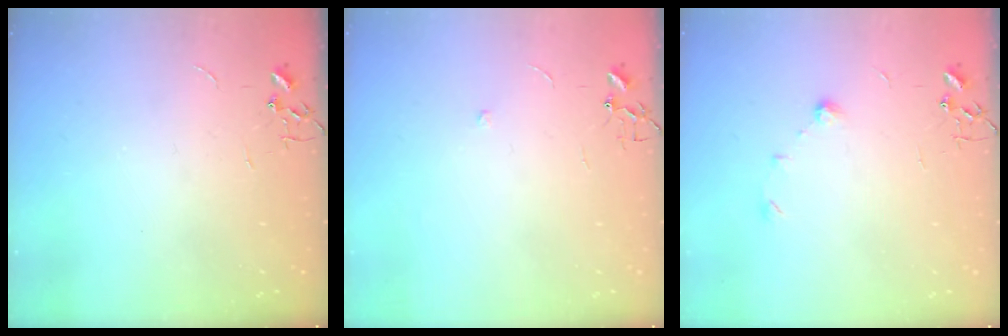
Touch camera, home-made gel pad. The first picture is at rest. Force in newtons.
{"total": 4.3, "press": 4.2, "slide": 1.3}
{"total": 7.2, "press": 7.1, "slide": 1.0}